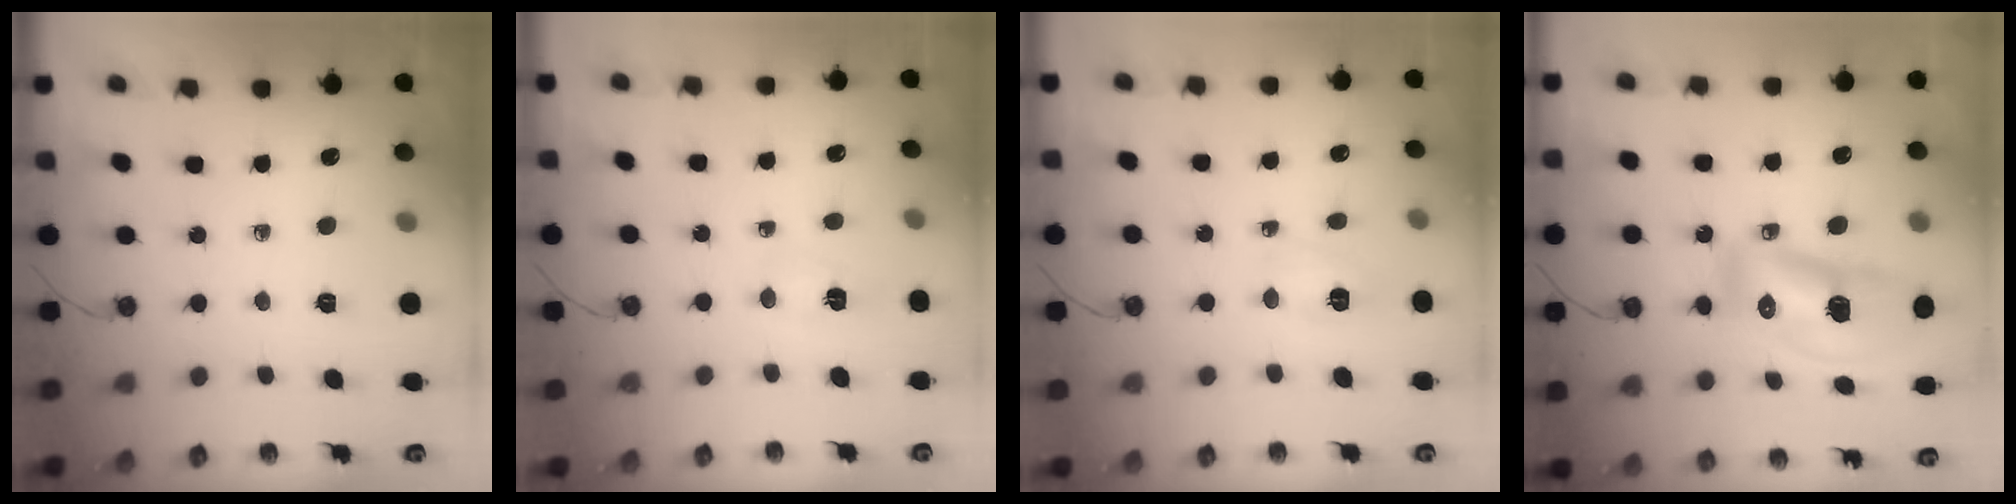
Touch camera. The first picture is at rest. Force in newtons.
{"total": 2.7, "press": 2.5, "slide": 1.1}
{"total": 3.9, "press": 3.9, "slide": 0.7}
{"total": 15.2, "press": 15.1, "slide": 1.8}